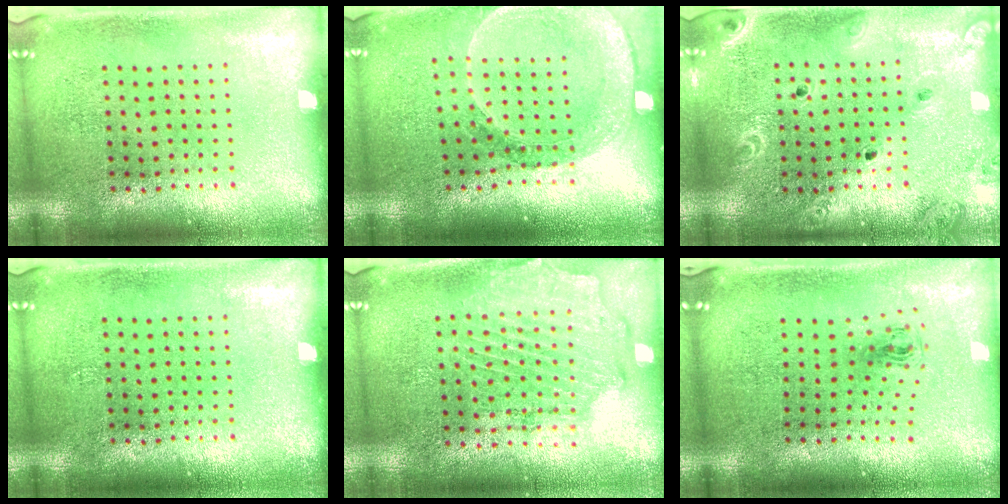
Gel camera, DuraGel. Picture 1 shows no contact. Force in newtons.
{"total": 1.4, "press": 1.4, "slide": 0.1}
{"total": 2.0, "press": 1.9, "slide": 0.7}
{"total": 0.0}
{"total": 1.8, "press": 1.6, "slide": 0.9}
{"total": 0.7, "press": 0.4, "slide": 0.6}